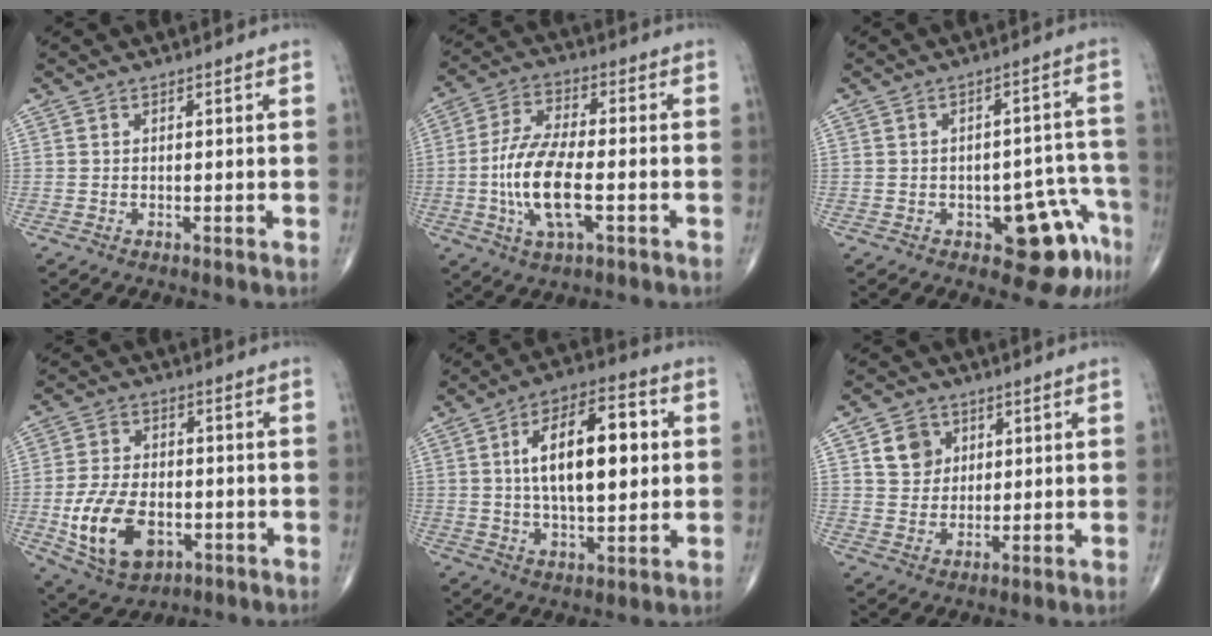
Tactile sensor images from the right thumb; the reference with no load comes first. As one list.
[{"total": 12.9, "force": [-2.8, 5.1, 11.5], "torque": [-0.236, 0.014, -0.054]}, {"total": 10.3, "force": [-5.3, 4.6, 7.5], "torque": [-0.048, 0.042, -0.061]}, {"total": 13.6, "force": [-3.7, 8.5, 9.9], "torque": [-0.175, 0.007, -0.056]}, {"total": 16.7, "force": [2.6, 7.5, 14.7], "torque": [-0.223, 0.009, 0.040]}, {"total": 6.1, "force": [2.3, 5.2, 2.2], "torque": [-0.013, -0.009, 0.040]}]